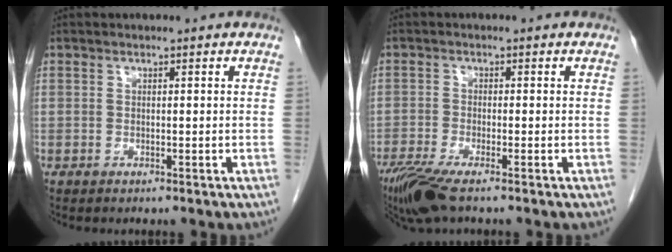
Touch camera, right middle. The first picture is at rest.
{"total": 6.0, "force": [-4.4, 0.5, 4.1], "torque": [-0.078, -0.018, -0.082]}